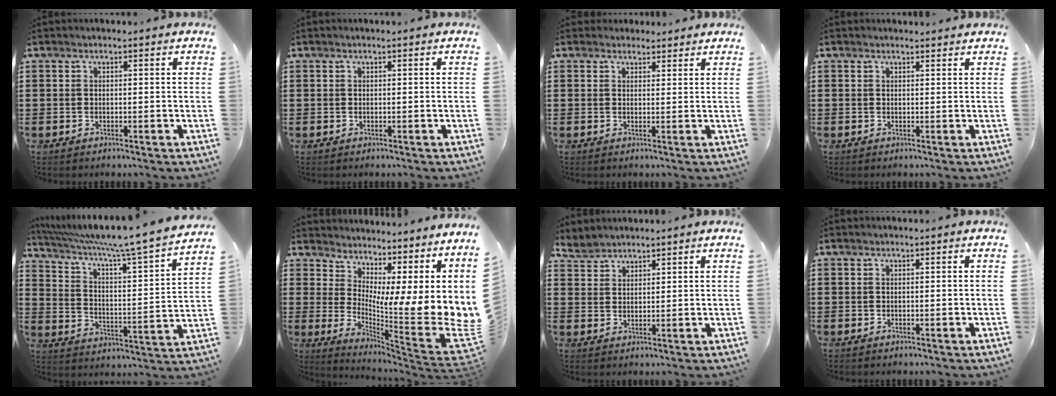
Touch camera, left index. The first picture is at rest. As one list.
[{"total": 0.0}, {"total": 2.1, "force": [1.9, 0.8, -0.1], "torque": [-0.003, 0.004, 0.037]}, {"total": 1.1, "force": [0.9, 0.6, -0.3], "torque": [0.002, 0.003, 0.018]}, {"total": 7.4, "force": [6.3, -0.5, 3.9], "torque": [-0.102, -0.052, 0.097]}, {"total": 4.9, "force": [1.0, 2.7, 3.9], "torque": [-0.051, -0.076, 0.006]}, {"total": 2.8, "force": [2.7, 0.7, -0.3], "torque": [-0.004, -0.002, 0.053]}, {"total": 0.0}]